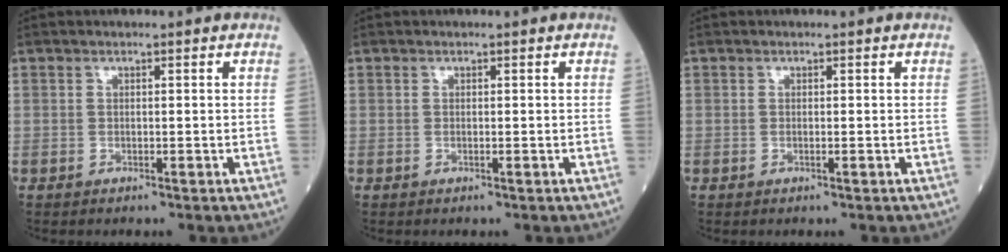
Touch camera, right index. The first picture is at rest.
{"total": 0.0}
{"total": 0.0}